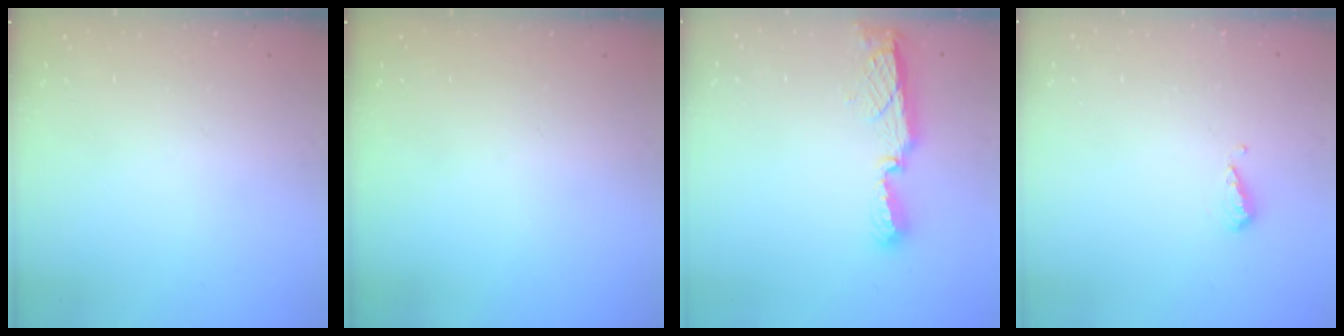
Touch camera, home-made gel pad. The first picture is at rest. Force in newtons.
{"total": 0.0}
{"total": 7.6, "press": 7.6, "slide": 0.2}
{"total": 3.8, "press": 3.7, "slide": 0.3}